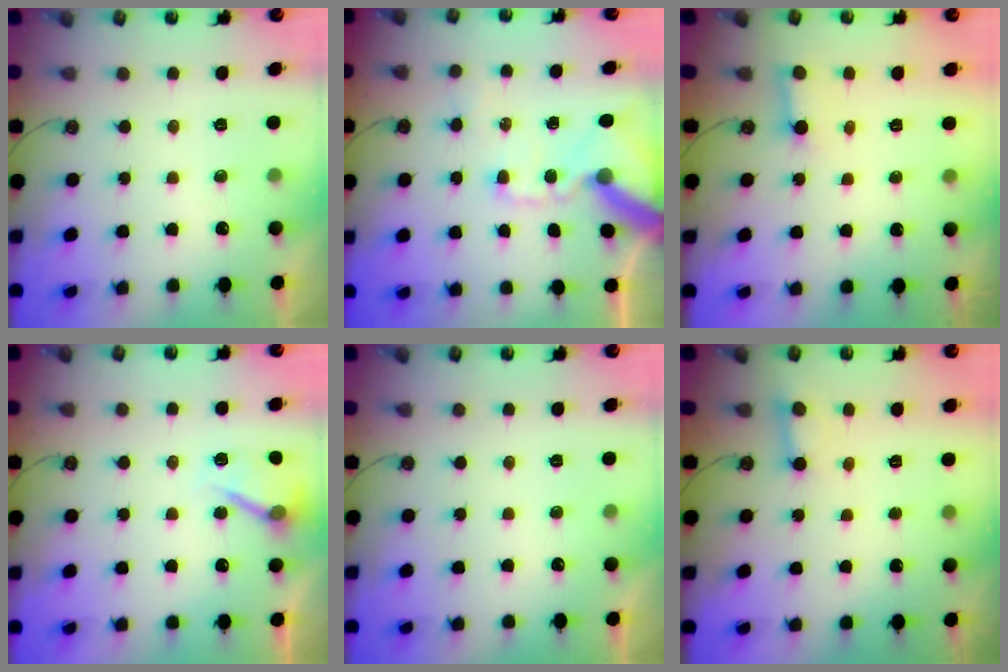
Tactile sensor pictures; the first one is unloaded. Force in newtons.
{"total": 14.5, "press": 14.3, "slide": 2.5}
{"total": 3.4, "press": 3.4, "slide": 0.5}
{"total": 8.9, "press": 8.8, "slide": 1.5}
{"total": 0.0}
{"total": 2.6, "press": 2.5, "slide": 0.3}